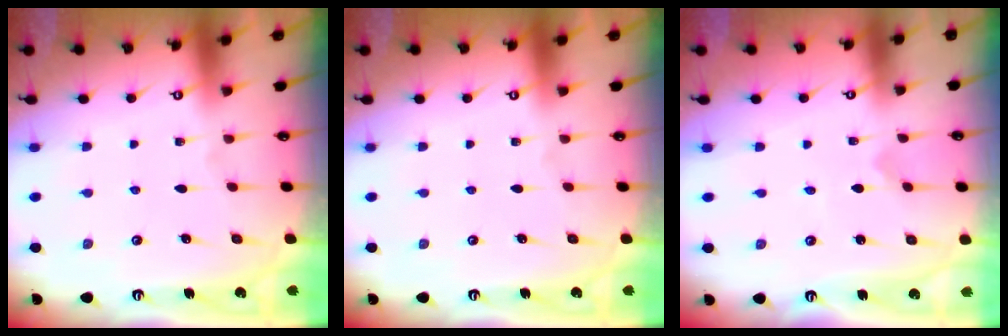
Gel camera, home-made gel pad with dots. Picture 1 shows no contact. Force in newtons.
{"total": 0.0}
{"total": 0.0}